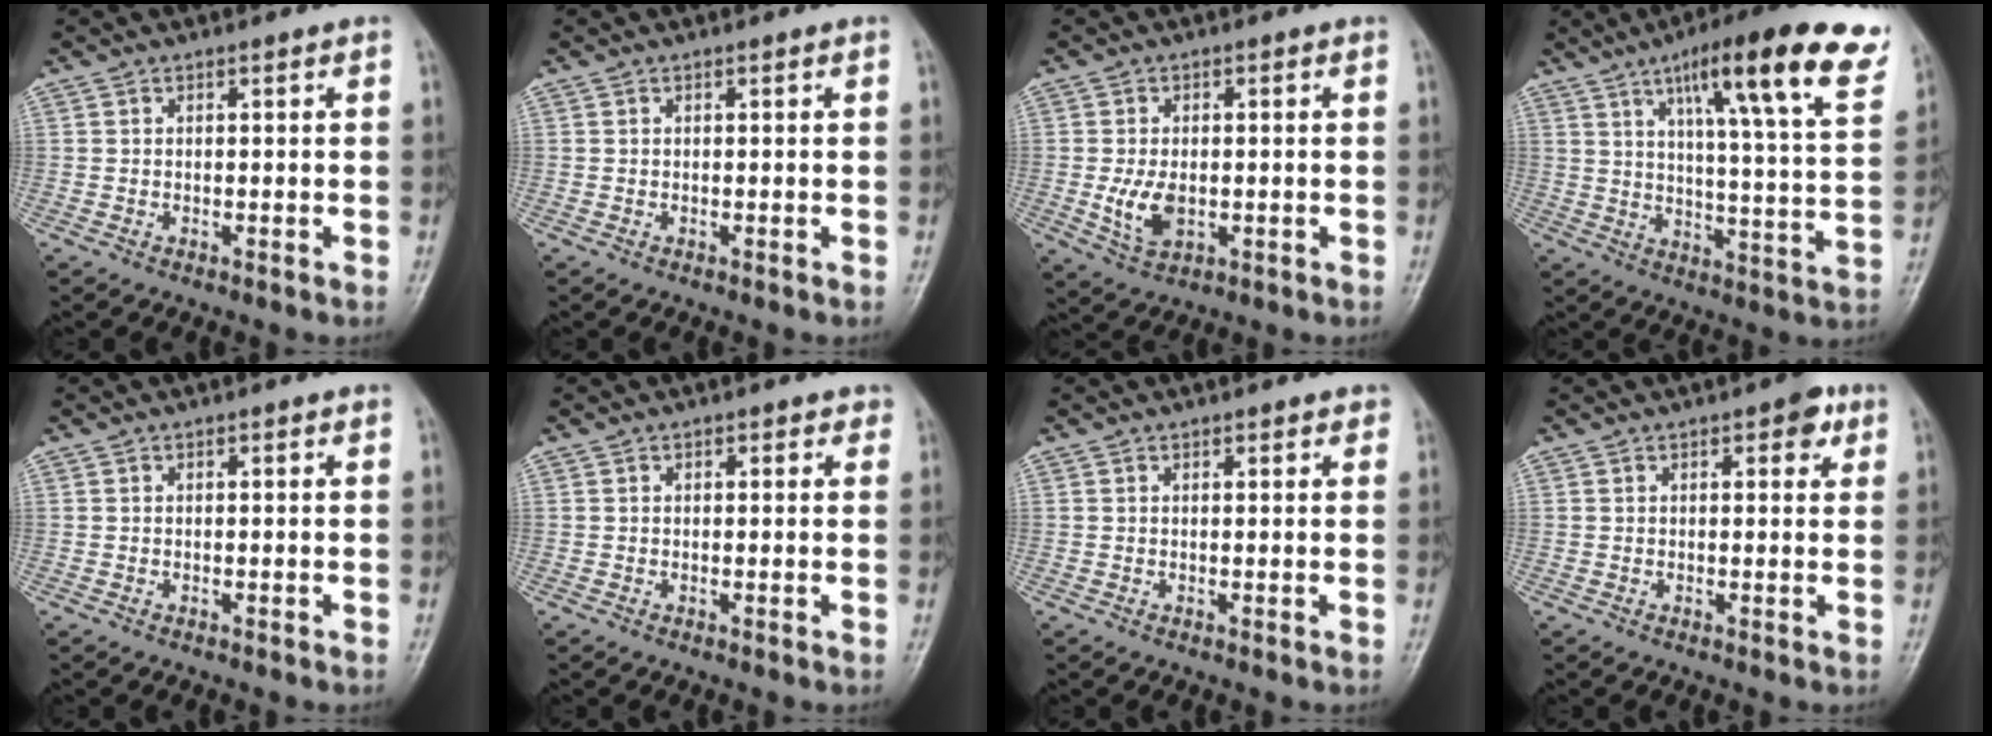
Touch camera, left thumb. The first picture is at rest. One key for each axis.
{"total": 0.0}
{"total": 5.8, "fx": -0.9, "fy": 3.6, "fz": 4.5, "tx": -0.083, "ty": -0.005, "tz": -0.009}
{"total": 22.1, "fx": 11.9, "fy": 3.8, "fz": 18.2, "tx": -0.239, "ty": -0.028, "tz": 0.168}
{"total": 0.0}
{"total": 1.2, "fx": 0.7, "fy": 0.9, "fz": 0.6, "tx": 0.008, "ty": 0.000, "tz": 0.002}
{"total": 1.2, "fx": 0.8, "fy": 0.6, "fz": 0.7, "tx": 0.000, "ty": -0.002, "tz": 0.006}
{"total": 3.4, "fx": 1.7, "fy": 1.6, "fz": 2.5, "tx": -0.016, "ty": -0.001, "tz": 0.014}